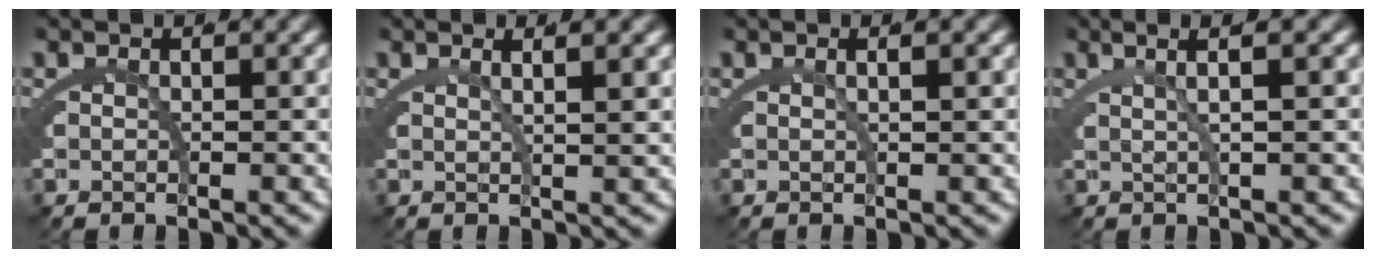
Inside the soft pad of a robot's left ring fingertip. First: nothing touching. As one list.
[{"total": 2.1, "force": [1.2, -0.9, 1.4], "torque": [-0.016, 0.003, 0.022]}, {"total": 1.0, "force": [0.4, -0.6, 0.7], "torque": [-0.012, 0.003, 0.009]}, {"total": 3.7, "force": [2.3, -0.1, 2.9], "torque": [-0.019, 0.021, 0.032]}]